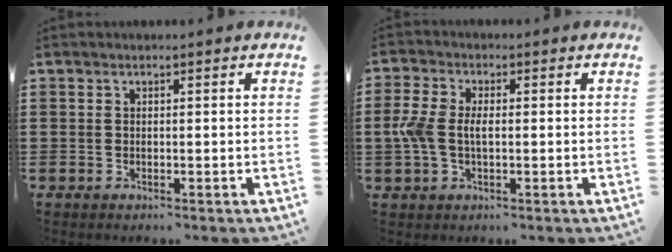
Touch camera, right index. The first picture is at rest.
{"total": 4.9, "force": [-0.4, 2.6, 4.1], "torque": [-0.107, -0.003, -0.016]}